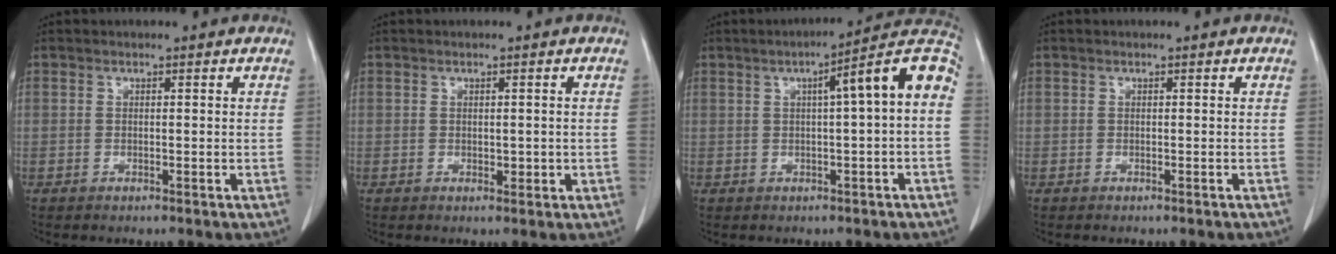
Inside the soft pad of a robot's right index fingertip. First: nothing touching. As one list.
[{"total": 1.4, "force": [-0.1, 0.9, 1.1], "torque": [-0.011, -0.001, 0.001]}, {"total": 10.3, "force": [1.5, 0.4, 10.2], "torque": [-0.137, 0.034, 0.013]}, {"total": 0.0}]